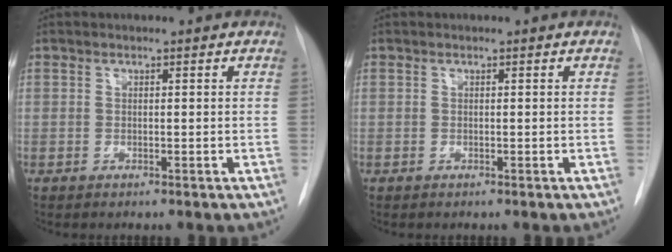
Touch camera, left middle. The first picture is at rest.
{"total": 0.0}